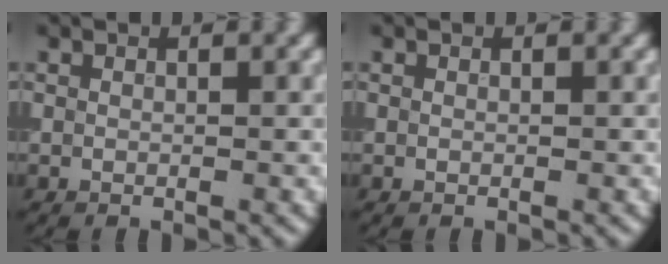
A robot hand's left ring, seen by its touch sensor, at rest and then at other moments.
{"total": 0.0}